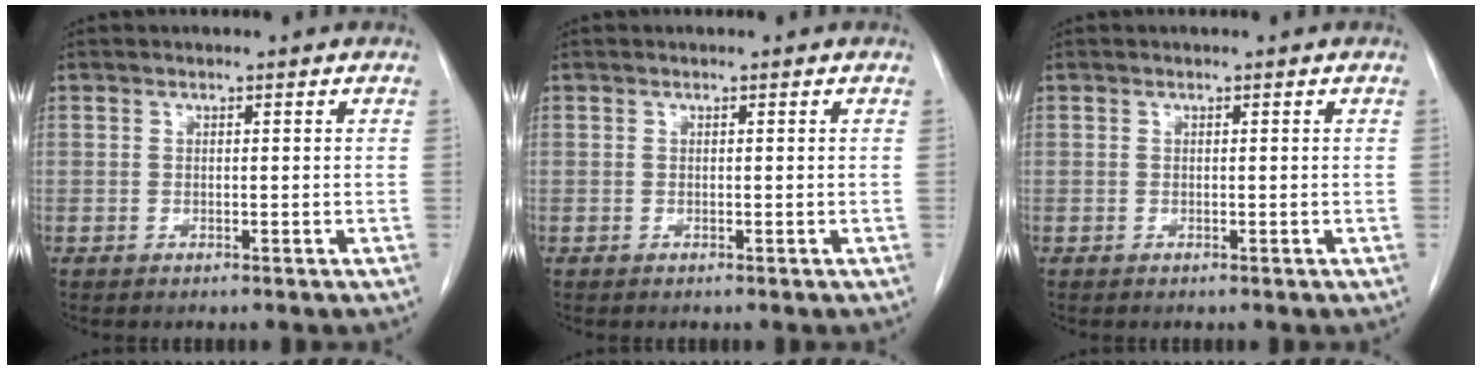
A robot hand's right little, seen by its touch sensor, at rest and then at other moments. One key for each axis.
{"total": 0.0}
{"total": 0.0}